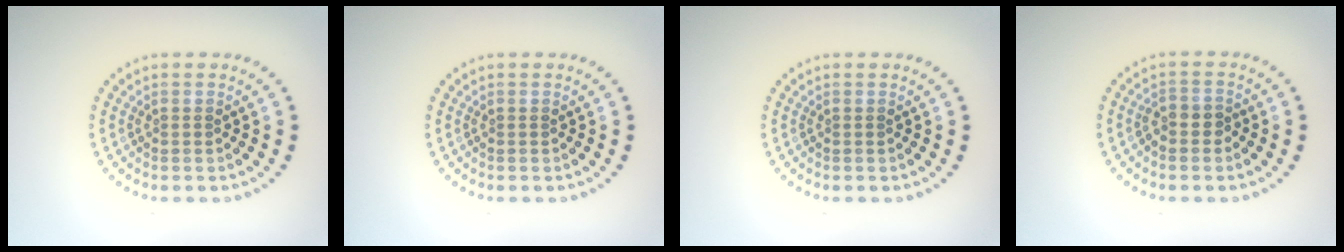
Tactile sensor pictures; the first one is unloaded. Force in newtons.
{"total": 0.0}
{"total": 0.0}
{"total": 1.9, "press": 1.7, "slide": 0.8}